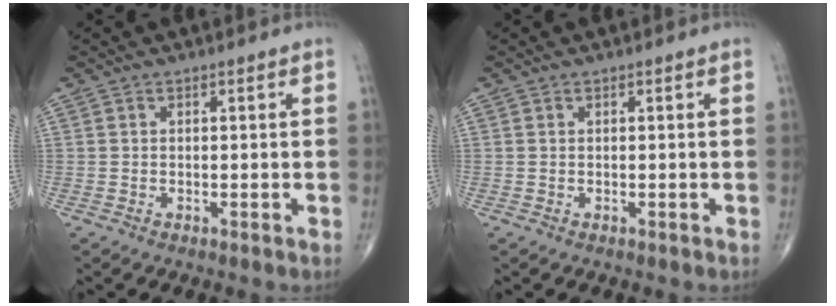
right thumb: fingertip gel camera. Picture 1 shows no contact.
{"total": 0.0}